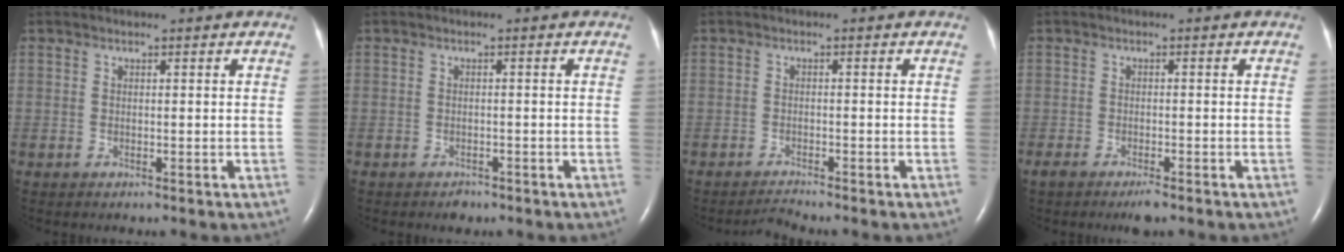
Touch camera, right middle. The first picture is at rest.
{"total": 1.3, "force": [-1.1, 0.7, 0.3], "torque": [-0.010, 0.000, -0.013]}
{"total": 1.6, "force": [-1.6, -0.3, 0.0], "torque": [-0.007, -0.012, -0.027]}
{"total": 3.5, "force": [-2.6, 0.8, 2.2], "torque": [-0.039, -0.009, -0.040]}